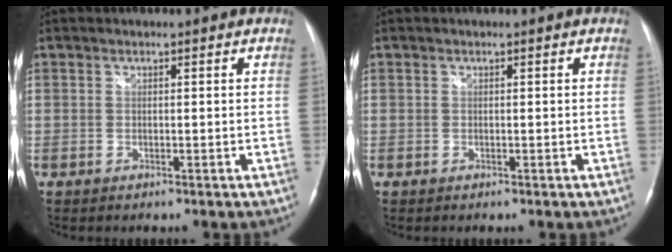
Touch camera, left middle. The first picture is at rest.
{"total": 0.0}